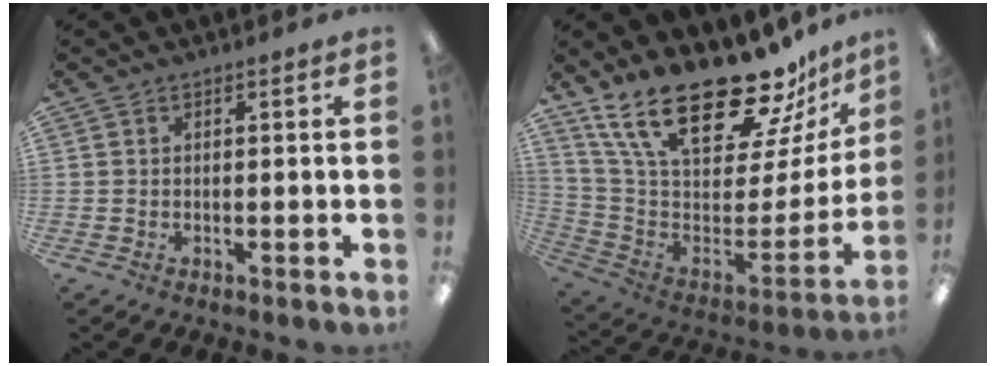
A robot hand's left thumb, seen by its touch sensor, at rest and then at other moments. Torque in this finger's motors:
{"motor_torque": [3.13, 1.43, 1.50, -1.27, 0.13]}